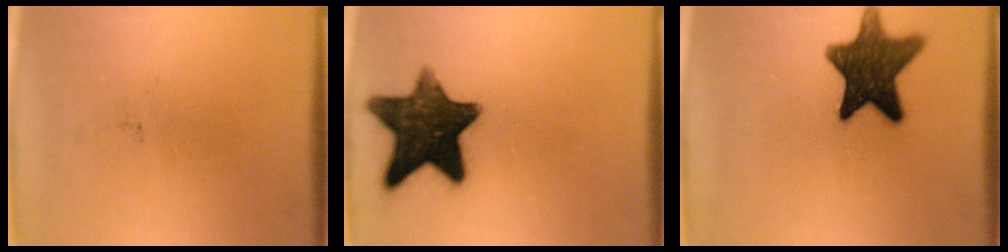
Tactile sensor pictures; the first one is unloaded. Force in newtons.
{"total": 14.1}
{"total": 13.3}